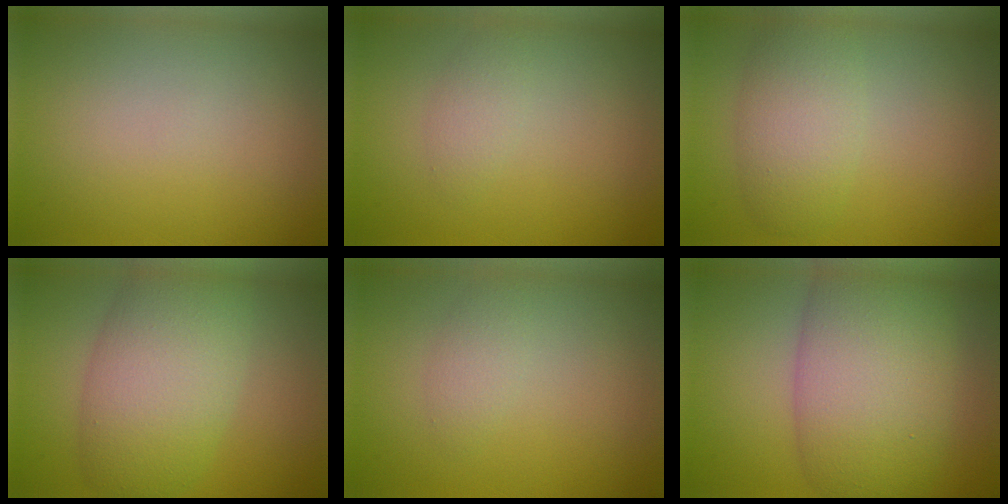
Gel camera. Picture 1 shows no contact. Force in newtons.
{"total": 1.3, "press": 1.3, "slide": 0.1}
{"total": 4.2, "press": 4.2, "slide": 0.4}
{"total": 8.0, "press": 8.0, "slide": 0.6}
{"total": 1.3, "press": 1.3, "slide": 0.1}
{"total": 10.3, "press": 10.3, "slide": 0.2}